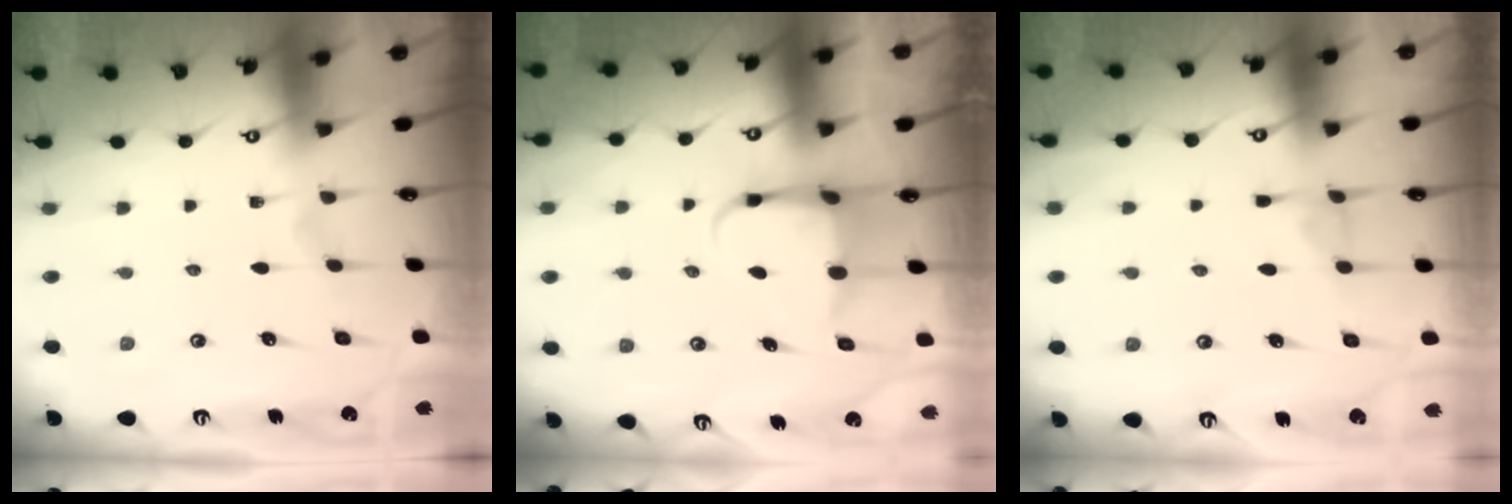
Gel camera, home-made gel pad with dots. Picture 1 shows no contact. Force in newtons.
{"total": 3.9, "press": 3.9, "slide": 0.5}
{"total": 3.8, "press": 3.8, "slide": 0.6}